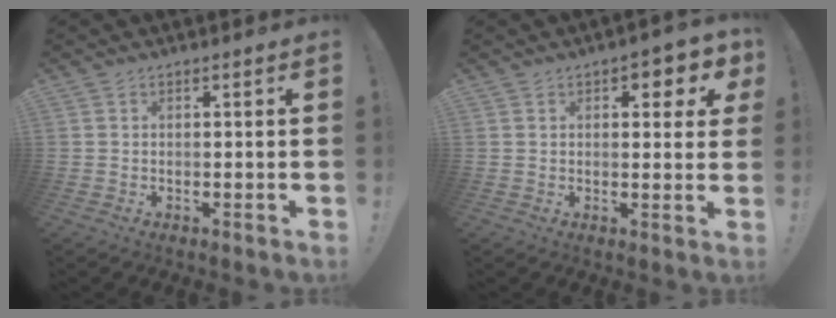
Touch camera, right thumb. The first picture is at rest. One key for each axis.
{"total": 4.2, "fx": 1.6, "fy": 2.4, "fz": 3.0, "tx": -0.014, "ty": -0.011, "tz": 0.019}